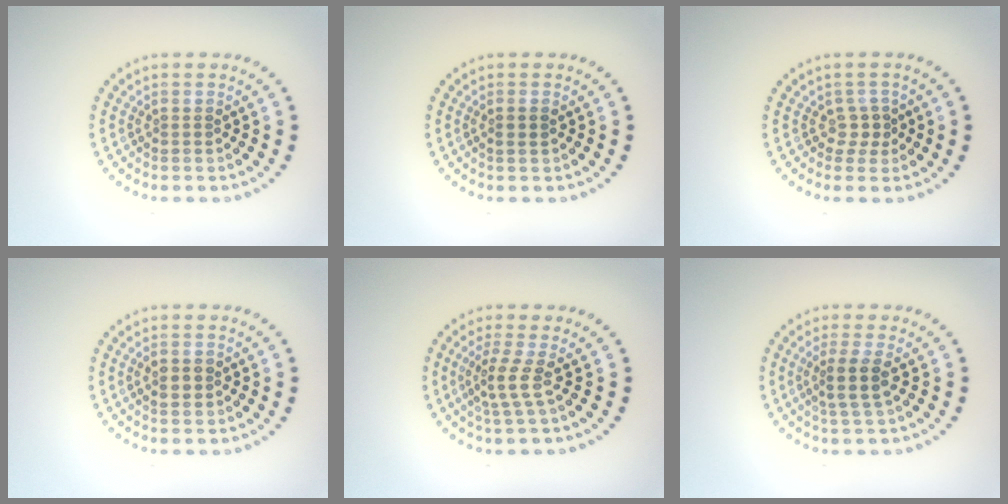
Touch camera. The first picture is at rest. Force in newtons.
{"total": 0.9, "press": 0.8, "slide": 0.5}
{"total": 1.6, "press": 1.1, "slide": 1.1}
{"total": 1.5, "press": 1.5, "slide": 0.0}
{"total": 2.3, "press": 1.6, "slide": 1.7}
{"total": 2.5, "press": 2.0, "slide": 1.4}